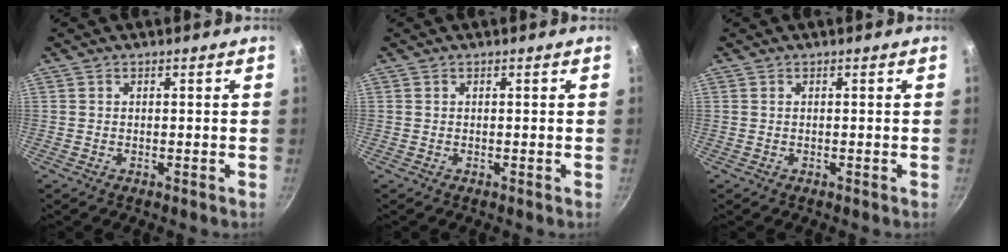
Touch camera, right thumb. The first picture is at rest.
{"total": 0.0}
{"total": 0.0}